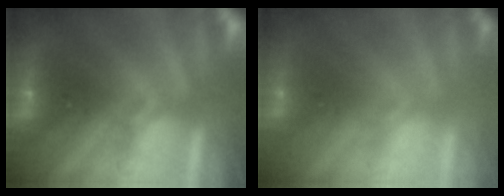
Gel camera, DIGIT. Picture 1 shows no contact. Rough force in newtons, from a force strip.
{"total": 2.5}